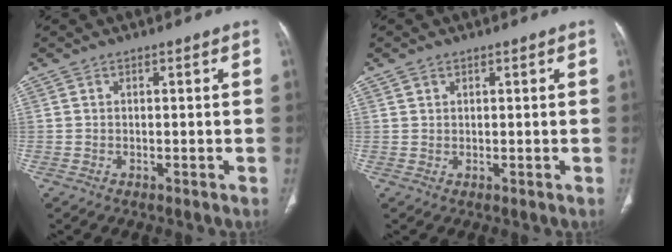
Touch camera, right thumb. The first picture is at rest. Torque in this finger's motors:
{"motor_torque": [-0.23, 0.24, 0.00, 0.00, -0.01]}